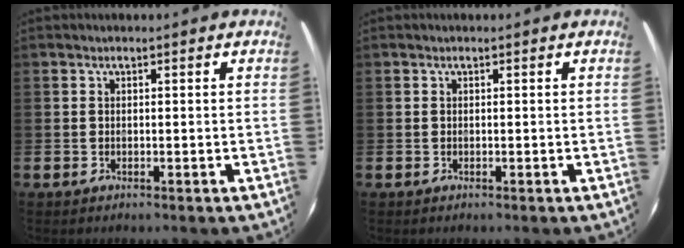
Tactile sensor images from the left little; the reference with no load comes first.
{"total": 0.0}